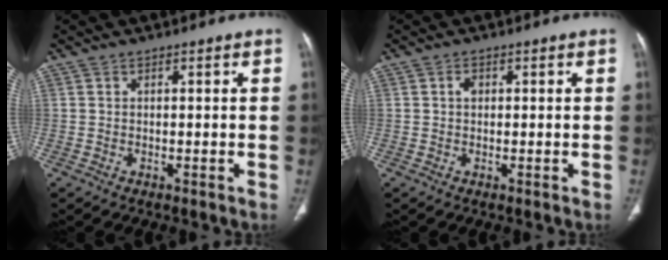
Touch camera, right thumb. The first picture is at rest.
{"total": 1.3, "force": [0.2, 1.0, 0.8], "torque": [-0.010, 0.003, 0.002]}